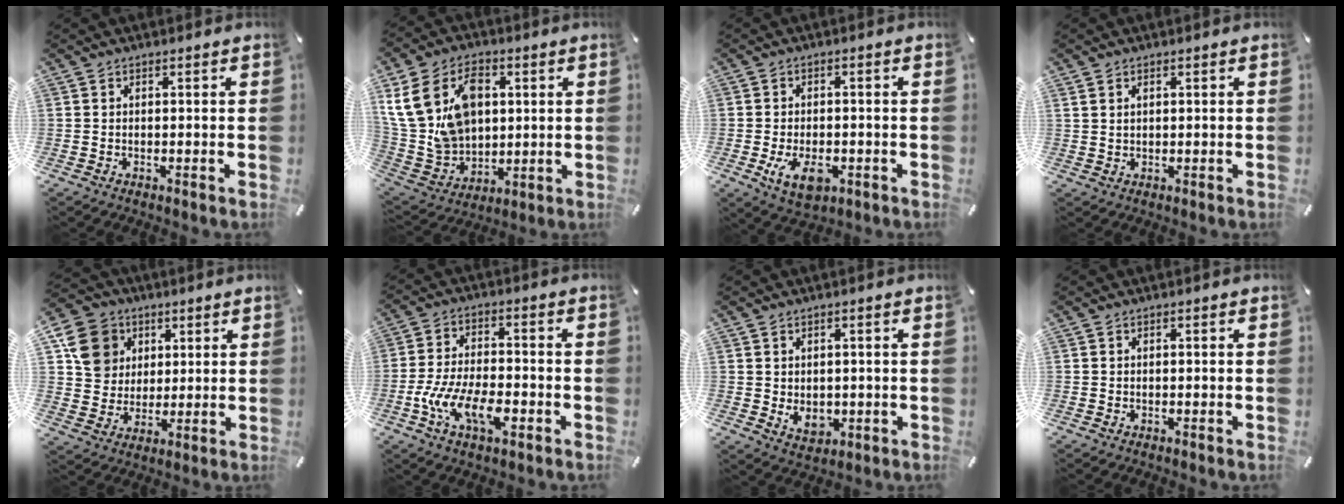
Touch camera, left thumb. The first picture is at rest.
{"total": 17.5, "force": [5.7, 13.3, 9.9], "torque": [-0.225, -0.012, 0.108]}
{"total": 7.1, "force": [-2.4, 4.2, 5.2], "torque": [-0.106, 0.000, -0.045]}
{"total": 1.2, "force": [0.6, 0.7, 0.8], "torque": [-0.016, 0.001, 0.012]}
{"total": 12.2, "force": [4.3, 10.6, 4.2], "torque": [-0.066, -0.006, 0.089]}
{"total": 11.9, "force": [-5.0, 6.0, 9.0], "torque": [-0.179, 0.012, -0.086]}
{"total": 4.4, "force": [0.0, 3.7, 2.4], "torque": [-0.035, -0.003, 0.001]}
{"total": 0.0}